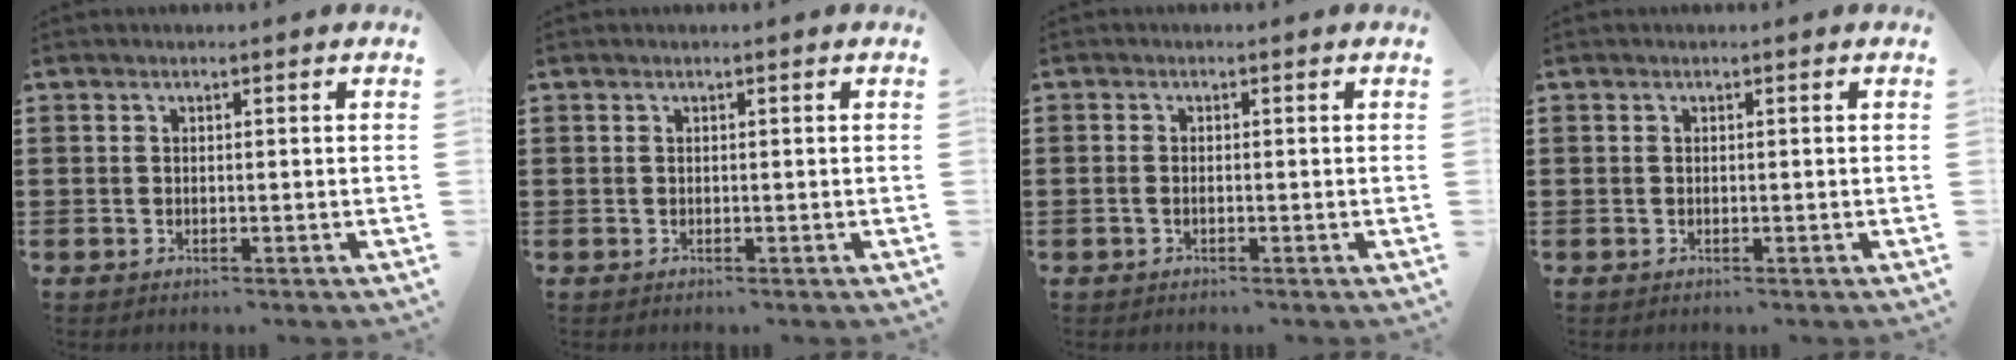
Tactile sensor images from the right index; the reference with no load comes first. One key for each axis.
{"total": 0.0}
{"total": 0.8, "fx": -0.5, "fy": 0.3, "fz": 0.6, "tx": -0.014, "ty": -0.004, "tz": -0.008}
{"total": 0.0}